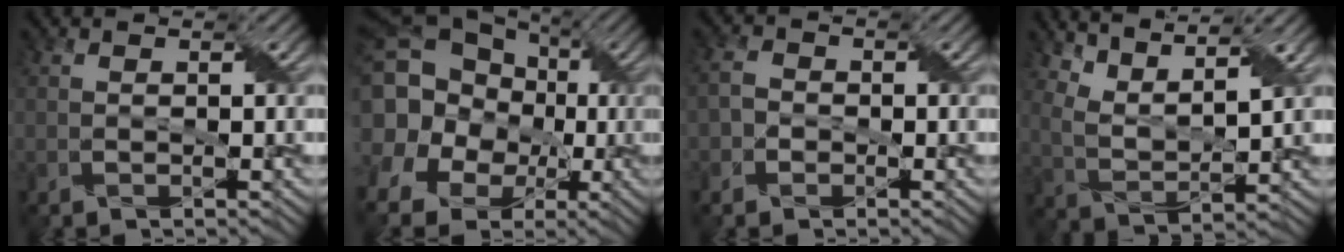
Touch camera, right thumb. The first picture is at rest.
{"total": 20.4, "force": [-1.6, 17.9, 9.8], "torque": [-0.247, 0.003, -0.068]}
{"total": 2.5, "force": [-0.8, 2.2, 0.8], "torque": [-0.019, 0.004, -0.025]}
{"total": 9.3, "force": [7.2, 2.4, 5.3], "torque": [-0.112, 0.000, 0.115]}